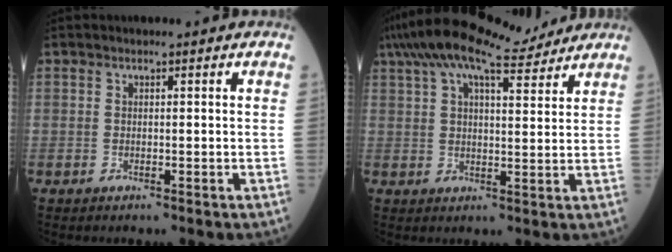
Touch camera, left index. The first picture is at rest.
{"total": 14.8, "force": [12.2, 3.0, 7.8], "torque": [-0.156, 0.045, 0.192]}